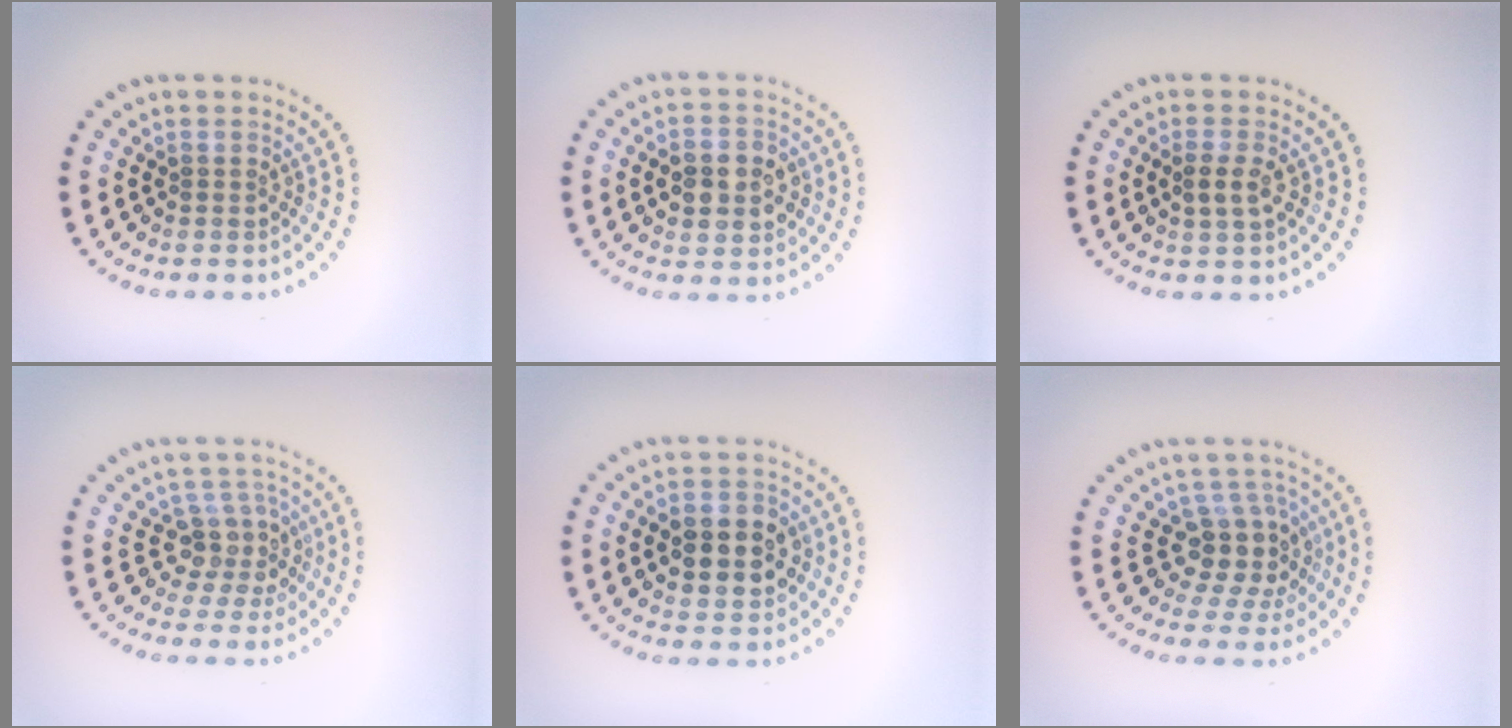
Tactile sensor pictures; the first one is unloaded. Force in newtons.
{"total": 4.2, "press": 4.2, "slide": 0.4}
{"total": 1.9, "press": 1.8, "slide": 0.5}
{"total": 3.6, "press": 2.8, "slide": 2.2}
{"total": 5.6, "press": 5.6, "slide": 0.5}
{"total": 4.1, "press": 3.1, "slide": 2.6}